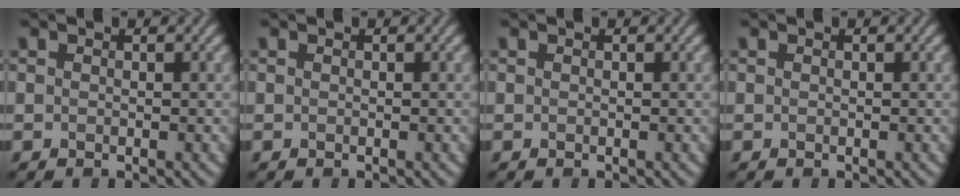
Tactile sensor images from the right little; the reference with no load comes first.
{"total": 0.0}
{"total": 0.0}
{"total": 0.0}